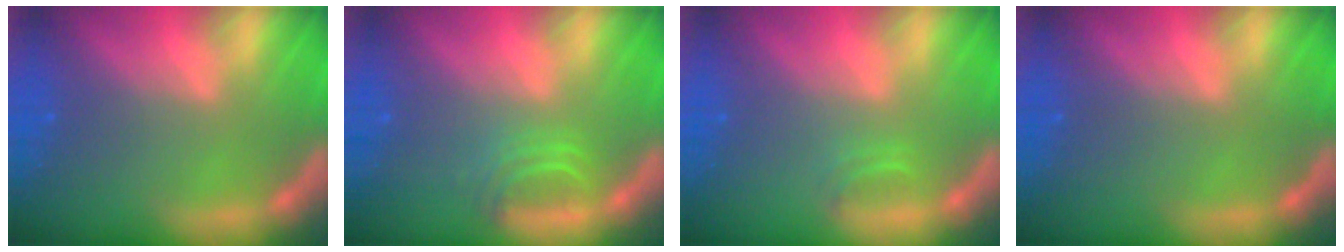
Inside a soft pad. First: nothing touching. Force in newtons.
{"total": 2.5}
{"total": 0.9}
{"total": 0.0}